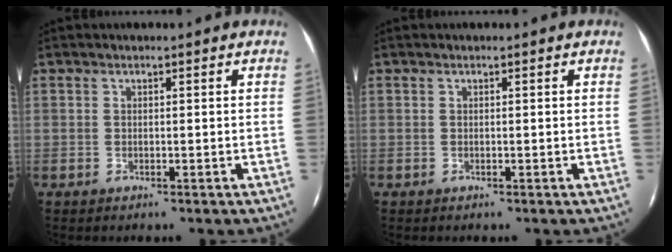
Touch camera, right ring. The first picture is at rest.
{"total": 0.0}